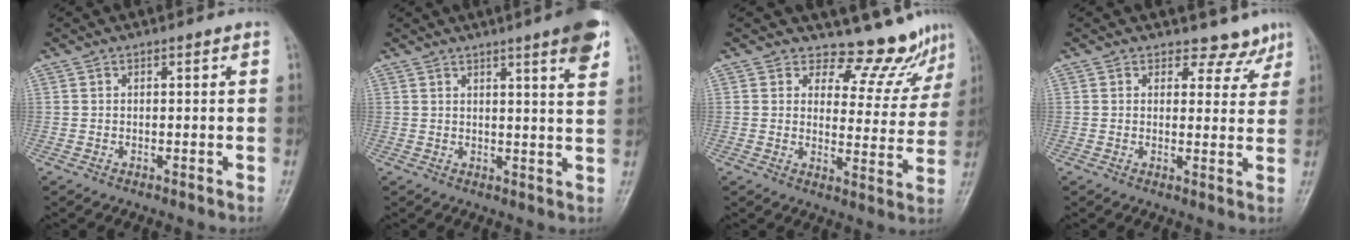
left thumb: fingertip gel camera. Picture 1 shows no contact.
{"total": 7.7, "force": [4.7, 0.6, 6.0], "torque": [-0.071, -0.019, 0.058]}
{"total": 9.1, "force": [8.6, 3.0, 0.6], "torque": [0.023, -0.088, 0.104]}
{"total": 4.8, "force": [4.0, 2.7, 0.1], "torque": [0.025, -0.031, 0.039]}